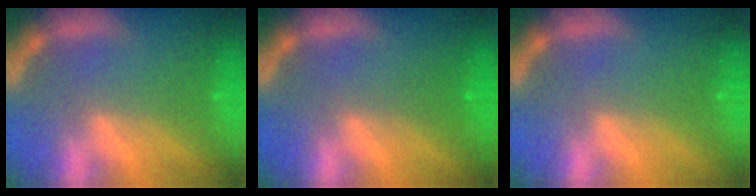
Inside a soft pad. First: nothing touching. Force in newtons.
{"total": 1.0}
{"total": 0.0}